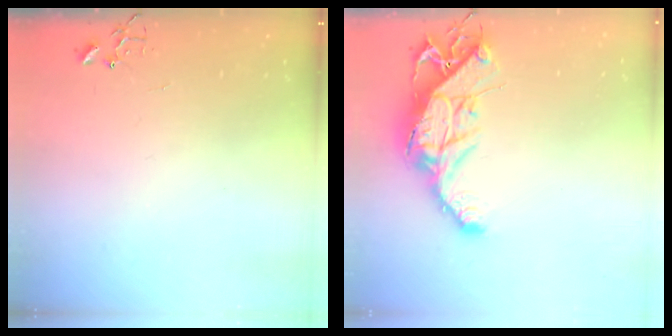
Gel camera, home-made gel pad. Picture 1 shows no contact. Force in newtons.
{"total": 16.1, "press": 16.0, "slide": 1.6}